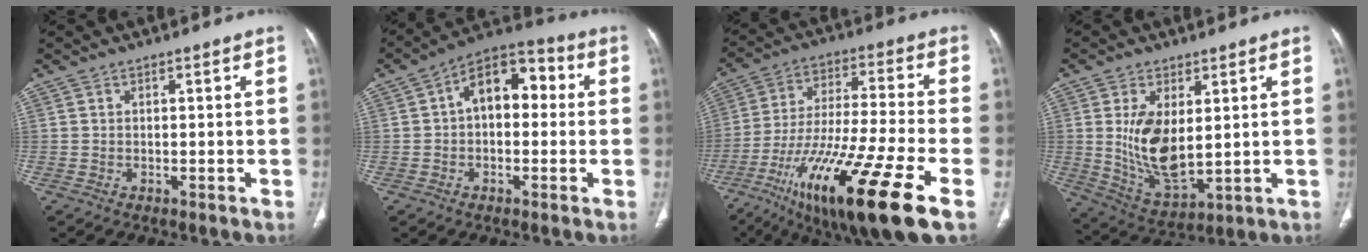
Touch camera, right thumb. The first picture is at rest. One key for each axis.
{"total": 11.0, "fx": 1.1, "fy": 6.9, "fz": 8.5, "tx": -0.100, "ty": 0.036, "tz": 0.003}
{"total": 25.6, "fx": -11.6, "fy": 4.7, "fz": 22.3, "tx": -0.422, "ty": 0.005, "tz": -0.199}
{"total": 11.7, "fx": 1.7, "fy": 5.9, "fz": 9.9, "tx": -0.177, "ty": -0.024, "tz": 0.050}